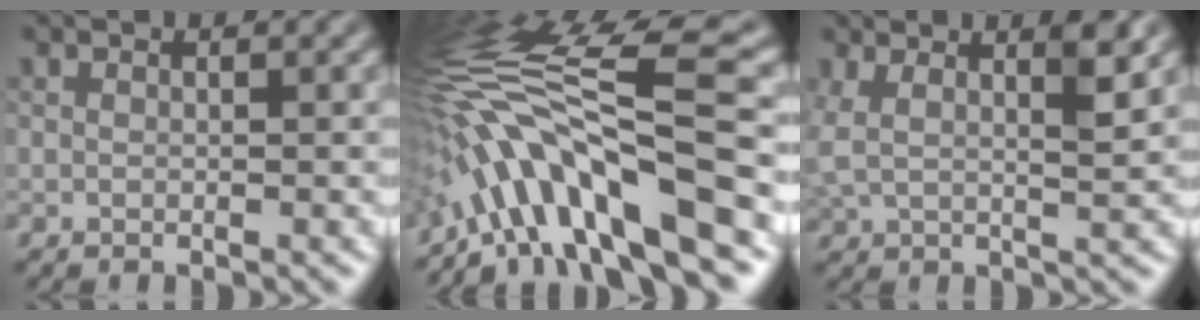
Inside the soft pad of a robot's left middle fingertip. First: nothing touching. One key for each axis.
{"total": 13.2, "fx": -5.7, "fy": 2.0, "fz": 11.7, "tx": -0.221, "ty": 0.031, "tz": -0.081}
{"total": 3.3, "fx": 1.8, "fy": 0.8, "fz": 2.6, "tx": -0.054, "ty": 0.009, "tz": 0.042}